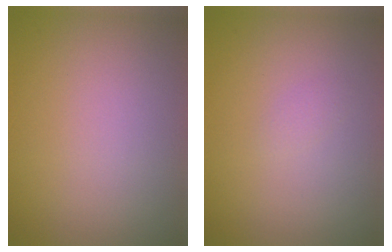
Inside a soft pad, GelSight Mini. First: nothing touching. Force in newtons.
{"total": 0.5, "press": 0.5, "slide": 0.0}